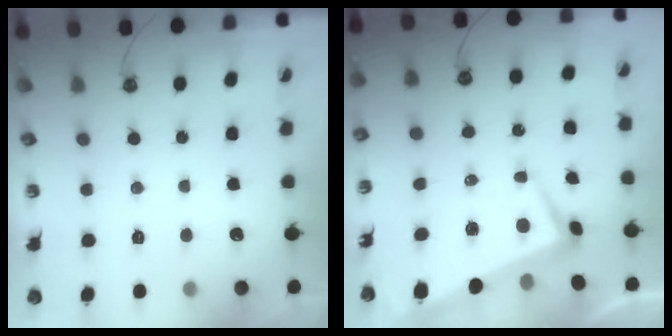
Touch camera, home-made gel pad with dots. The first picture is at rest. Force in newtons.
{"total": 2.0, "press": 1.6, "slide": 1.2}